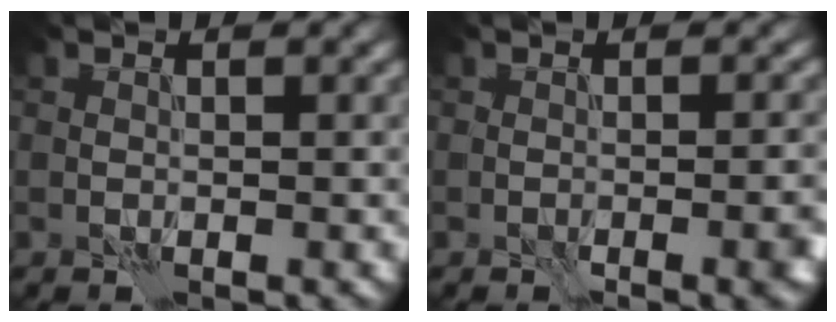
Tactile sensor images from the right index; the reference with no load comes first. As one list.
[{"total": 2.6, "force": [-1.3, 0.4, 2.2], "torque": [-0.029, -0.002, -0.018]}]